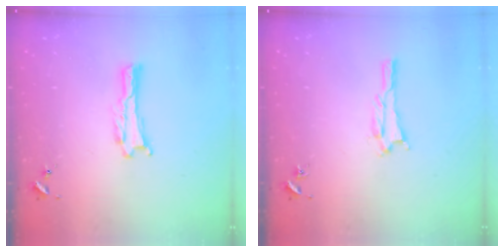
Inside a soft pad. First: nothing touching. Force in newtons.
{"total": 1.1, "press": 1.1, "slide": 0.1}